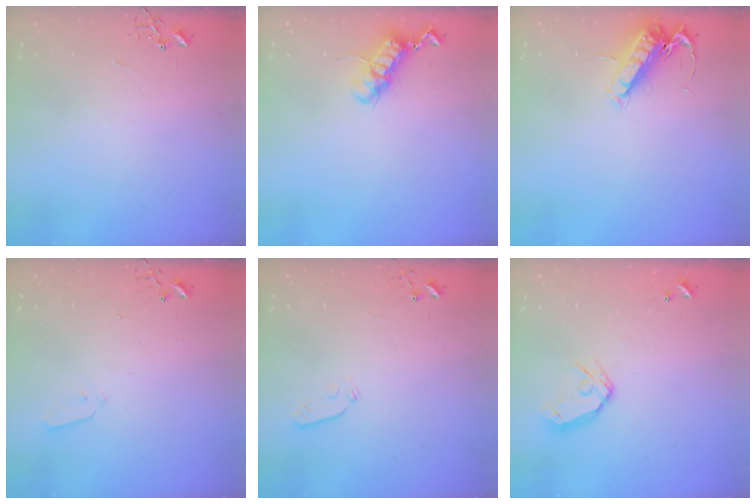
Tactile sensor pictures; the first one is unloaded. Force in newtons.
{"total": 11.8, "press": 11.8, "slide": 1.2}
{"total": 13.8, "press": 13.8, "slide": 1.2}
{"total": 2.8, "press": 2.7, "slide": 0.4}
{"total": 3.7, "press": 3.6, "slide": 0.4}
{"total": 10.4, "press": 10.2, "slide": 1.6}